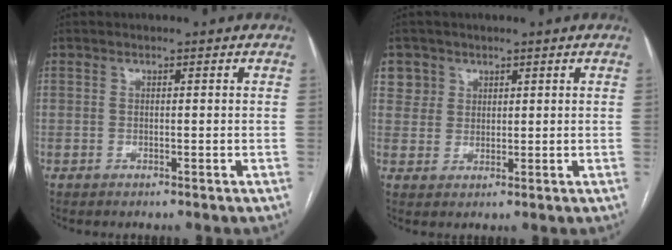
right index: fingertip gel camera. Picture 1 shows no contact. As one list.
[{"total": 3.7, "force": [1.9, 3.1, -0.4], "torque": [0.025, 0.004, 0.033]}]